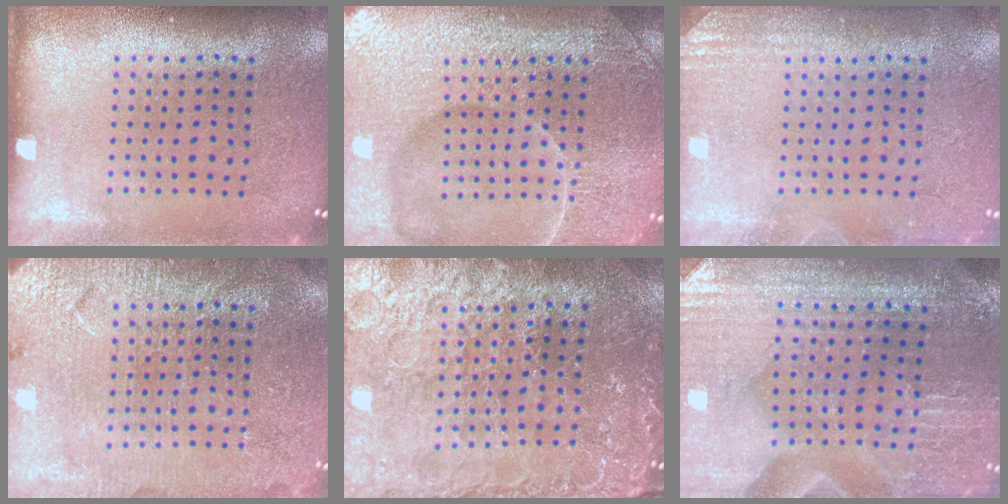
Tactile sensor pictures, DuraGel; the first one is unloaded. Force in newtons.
{"total": 6.9, "press": 6.9, "slide": 0.7}
{"total": 2.0, "press": 2.0, "slide": 0.4}
{"total": 3.5, "press": 3.4, "slide": 0.7}
{"total": 3.2, "press": 3.1, "slide": 0.5}
{"total": 1.5, "press": 1.4, "slide": 0.2}